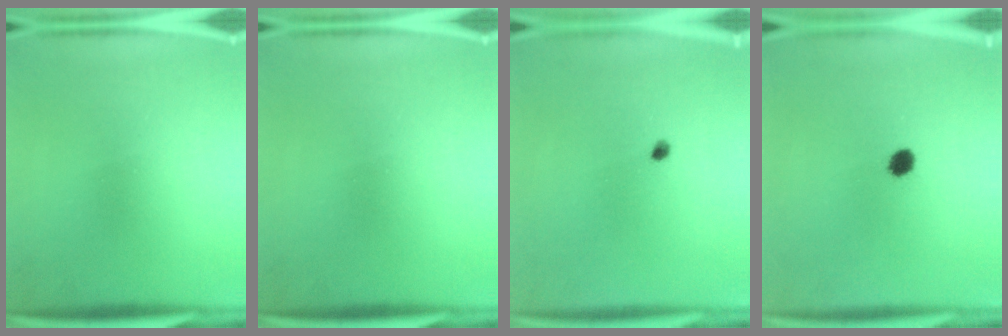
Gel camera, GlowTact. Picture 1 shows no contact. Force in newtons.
{"total": 0.0}
{"total": 0.9}
{"total": 2.8}